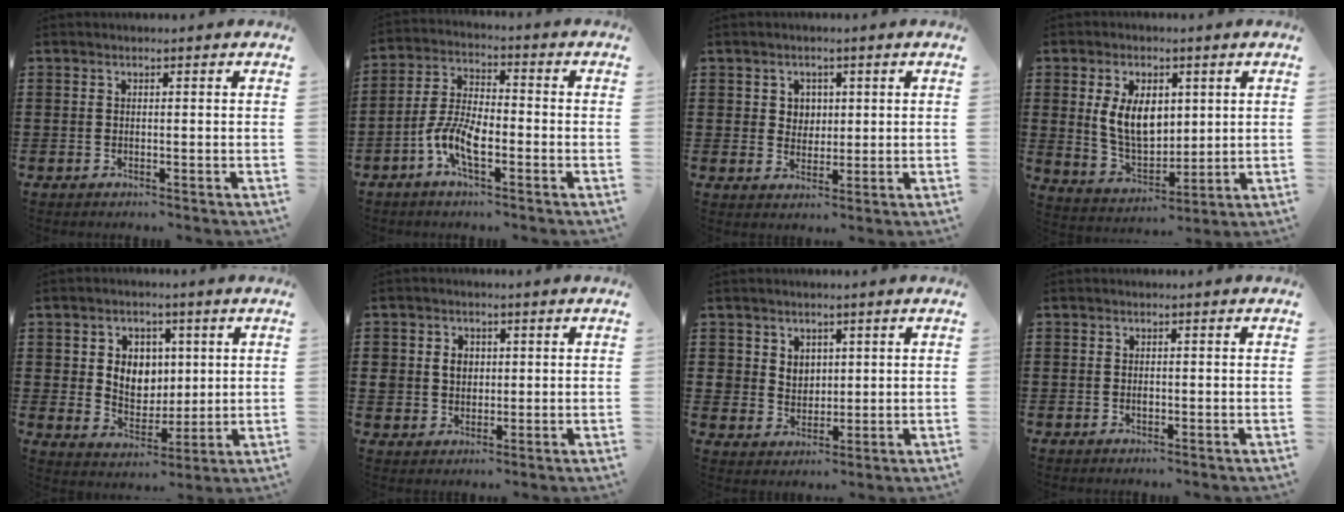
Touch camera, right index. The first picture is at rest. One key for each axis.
{"total": 7.2, "fx": -3.1, "fy": 2.7, "fz": 5.9, "tx": -0.146, "ty": -0.008, "tz": -0.066}
{"total": 2.8, "fx": 1.2, "fy": 2.4, "fz": 0.7, "tx": -0.015, "ty": 0.008, "tz": 0.019}
{"total": 8.5, "fx": 1.6, "fy": 5.5, "fz": 6.3, "tx": -0.139, "ty": 0.009, "tz": 0.026}
{"total": 5.9, "fx": 1.6, "fy": 5.3, "fz": 2.1, "tx": -0.050, "ty": 0.012, "tz": 0.024}
{"total": 3.6, "fx": 0.4, "fy": 3.4, "fz": 1.3, "tx": -0.039, "ty": 0.012, "tz": 0.005}
{"total": 4.1, "fx": 1.9, "fy": 3.6, "fz": 0.7, "tx": -0.022, "ty": 0.010, "tz": 0.032}
{"total": 0.9, "fx": -0.2, "fy": 0.7, "fz": 0.5, "tx": -0.010, "ty": 0.000, "tz": -0.004}